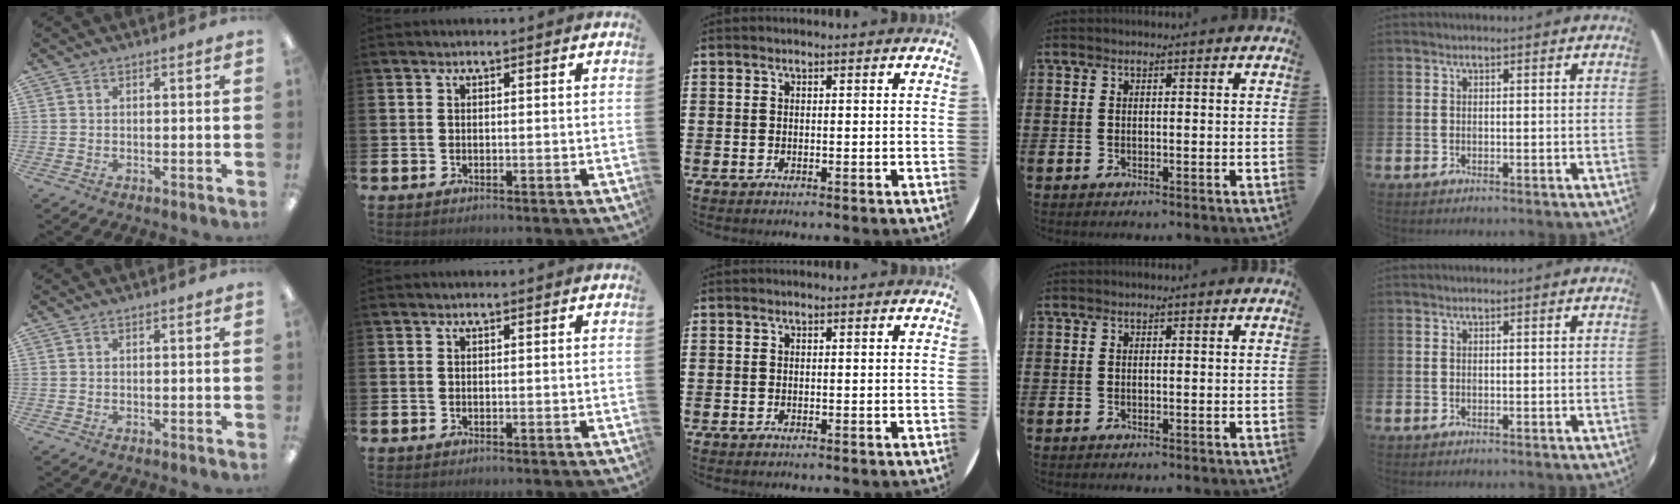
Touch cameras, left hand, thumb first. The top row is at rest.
{}